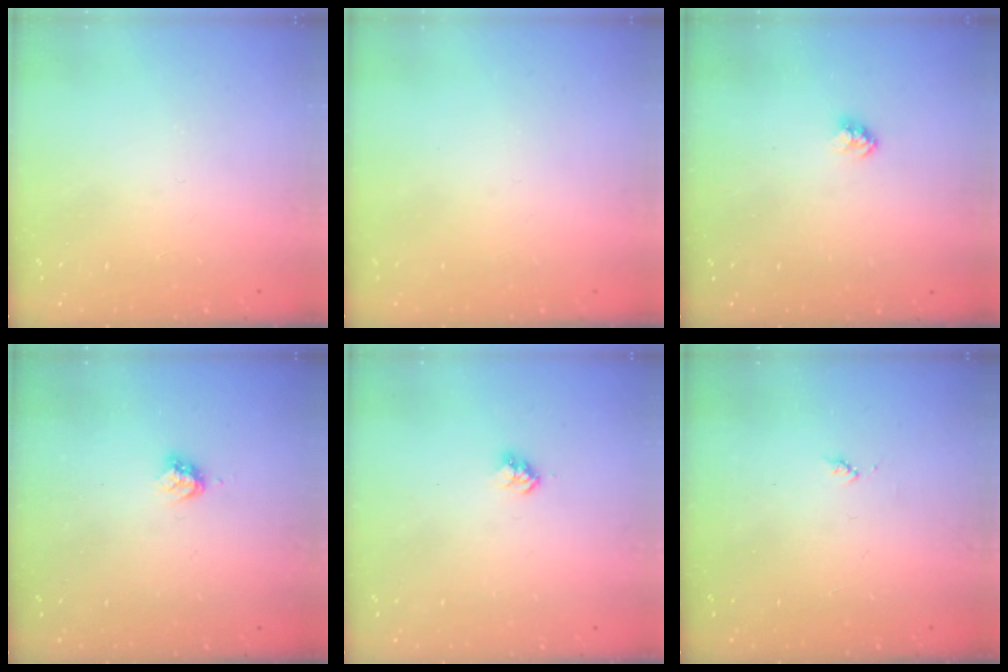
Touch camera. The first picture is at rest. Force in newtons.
{"total": 0.0}
{"total": 2.4, "press": 2.4, "slide": 0.1}
{"total": 3.3, "press": 3.3, "slide": 0.4}
{"total": 2.8, "press": 2.8, "slide": 0.4}
{"total": 3.6, "press": 3.6, "slide": 0.5}